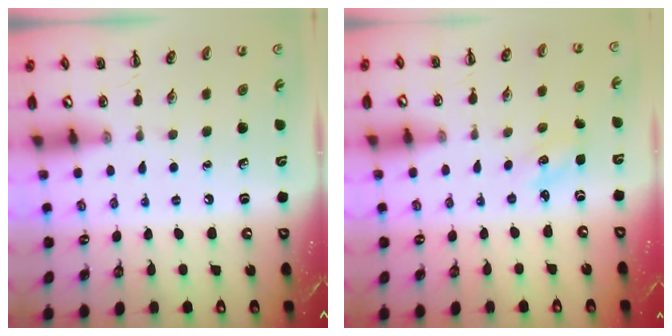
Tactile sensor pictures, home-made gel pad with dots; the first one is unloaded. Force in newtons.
{"total": 1.8, "press": 1.7, "slide": 0.5}